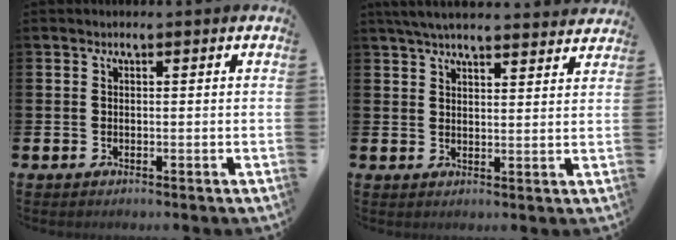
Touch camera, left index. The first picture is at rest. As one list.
[{"total": 5.2, "force": [5.0, 0.5, 1.4], "torque": [-0.034, -0.019, 0.091]}]